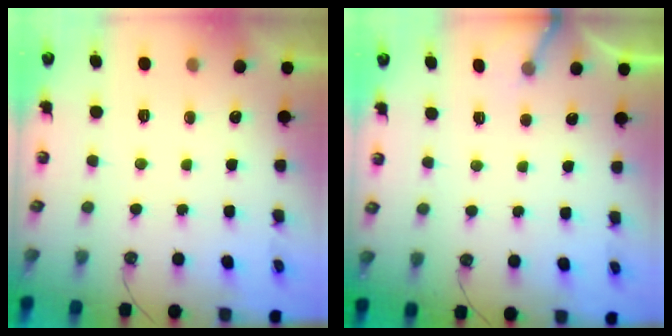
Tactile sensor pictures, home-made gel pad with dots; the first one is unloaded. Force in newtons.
{"total": 4.8, "press": 4.7, "slide": 0.3}